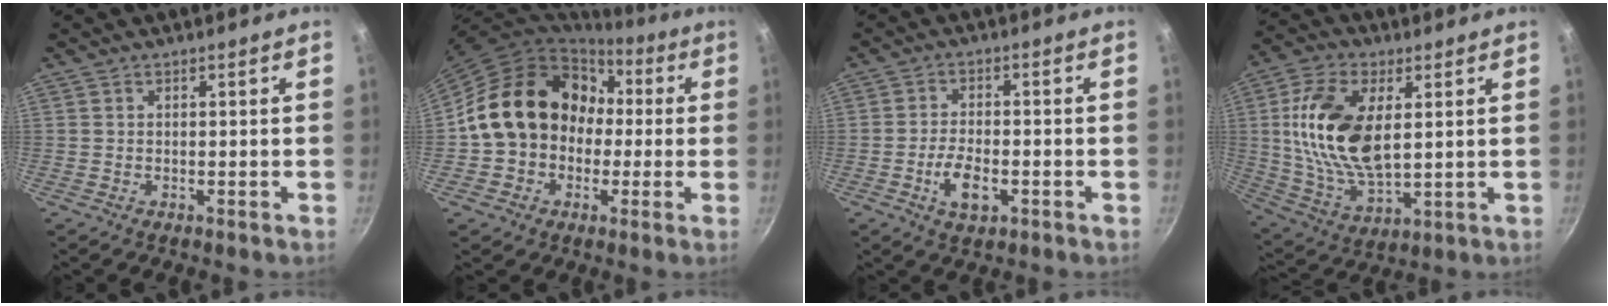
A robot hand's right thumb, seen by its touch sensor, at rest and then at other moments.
{"total": 18.6, "force": [0.5, 15.3, 10.4], "torque": [-0.141, 0.058, 0.009]}
{"total": 6.4, "force": [-2.3, 3.2, 5.1], "torque": [-0.090, 0.013, -0.041]}
{"total": 18.0, "force": [3.4, 9.7, 14.8], "torque": [-0.278, -0.007, 0.070]}